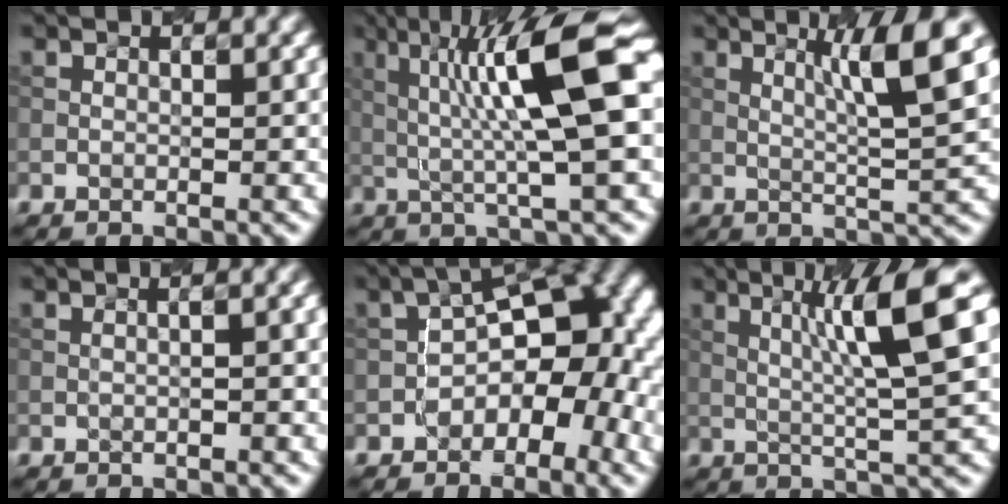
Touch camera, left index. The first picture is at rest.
{"total": 10.8, "force": [1.7, 1.7, 10.5], "torque": [-0.176, 0.014, 0.039]}
{"total": 6.4, "force": [2.1, 0.3, 6.0], "torque": [-0.102, 0.006, 0.047]}
{"total": 3.5, "force": [0.7, 1.7, 3.0], "torque": [-0.009, 0.025, -0.012]}
{"total": 10.1, "force": [-2.4, 5.8, 7.9], "torque": [-0.070, 0.023, -0.046]}
{"total": 8.1, "force": [1.9, 0.5, 7.8], "torque": [-0.129, 0.012, 0.042]}